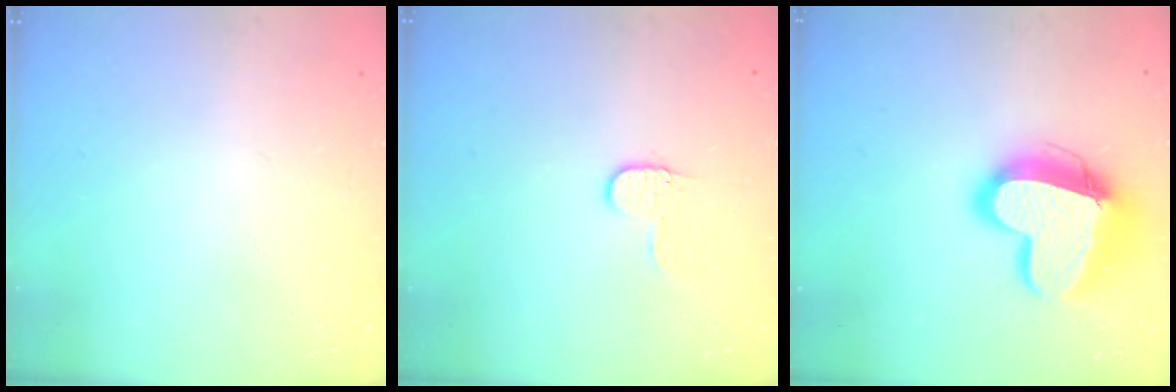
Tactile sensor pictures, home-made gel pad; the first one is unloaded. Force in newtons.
{"total": 5.8, "press": 5.8, "slide": 0.5}
{"total": 16.8, "press": 16.7, "slide": 1.8}